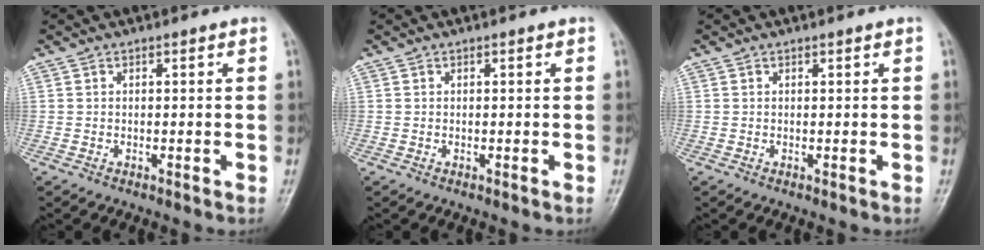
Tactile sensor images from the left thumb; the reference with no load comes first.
{"total": 0.0}
{"total": 0.0}